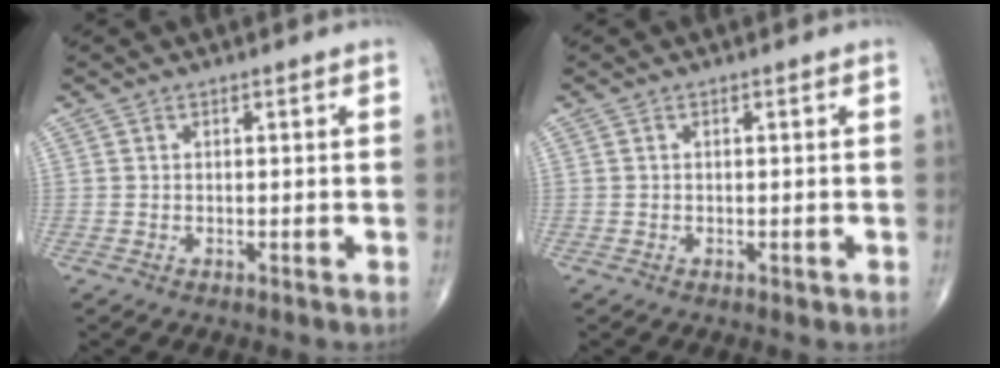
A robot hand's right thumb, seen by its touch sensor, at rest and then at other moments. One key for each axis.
{"total": 0.6, "fx": -0.2, "fy": 0.3, "fz": 0.4, "tx": -0.005, "ty": -0.001, "tz": -0.003}